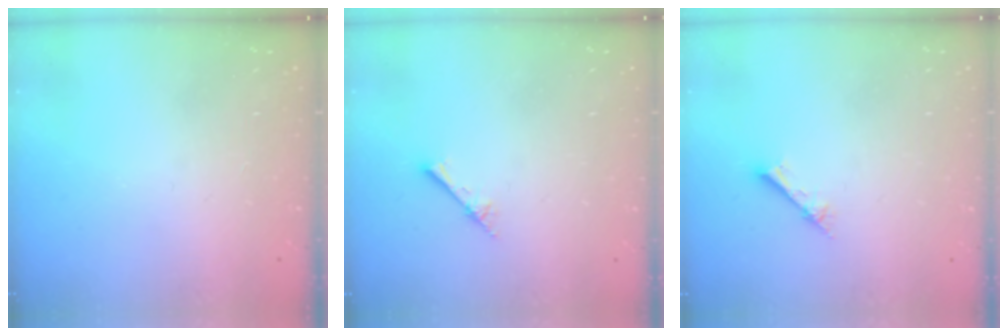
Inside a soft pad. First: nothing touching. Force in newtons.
{"total": 2.4, "press": 2.4, "slide": 0.3}
{"total": 2.1, "press": 2.1, "slide": 0.2}